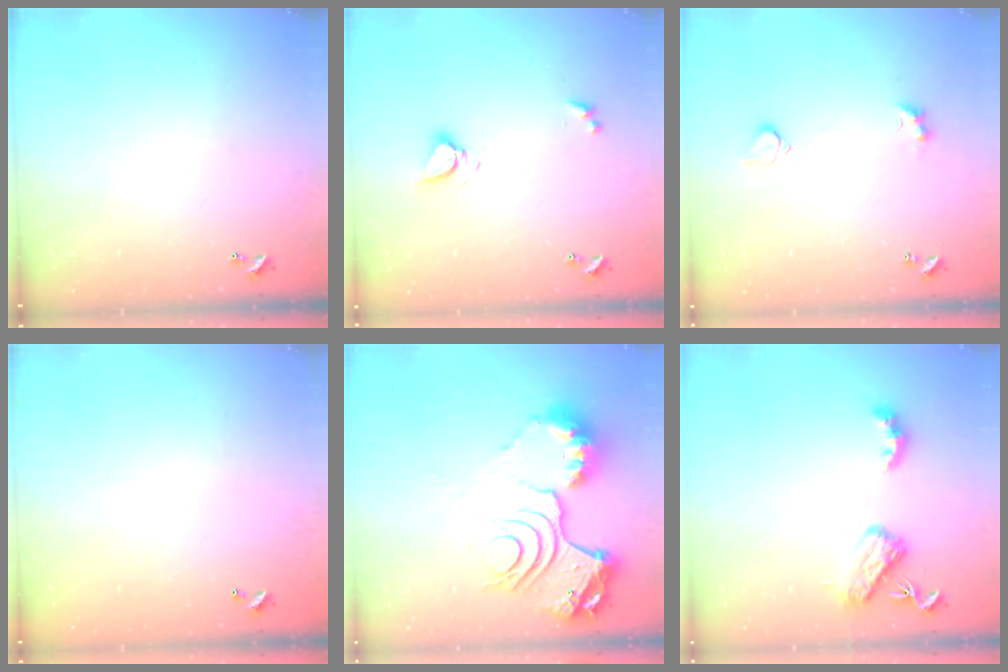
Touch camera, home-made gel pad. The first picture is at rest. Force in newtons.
{"total": 3.7, "press": 3.7, "slide": 0.4}
{"total": 4.1, "press": 4.0, "slide": 1.1}
{"total": 2.8, "press": 2.8, "slide": 0.1}
{"total": 16.2, "press": 16.1, "slide": 1.7}
{"total": 7.1, "press": 7.1, "slide": 0.4}